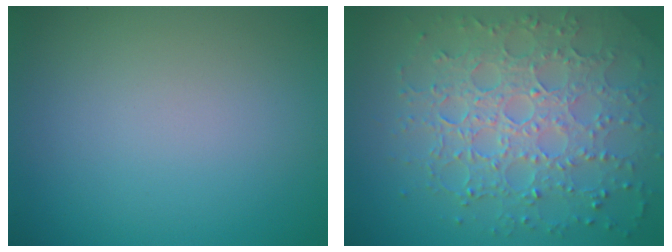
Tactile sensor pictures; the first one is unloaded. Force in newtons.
{"total": 7.9, "press": 5.7, "slide": 5.4}